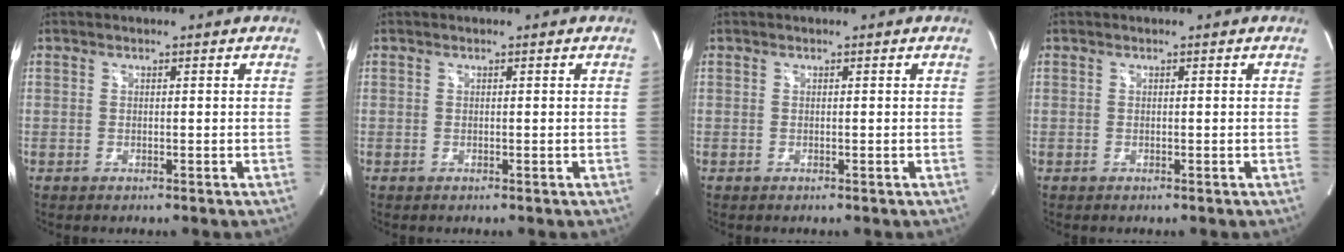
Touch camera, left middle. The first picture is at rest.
{"total": 0.0}
{"total": 0.0}
{"total": 0.0}